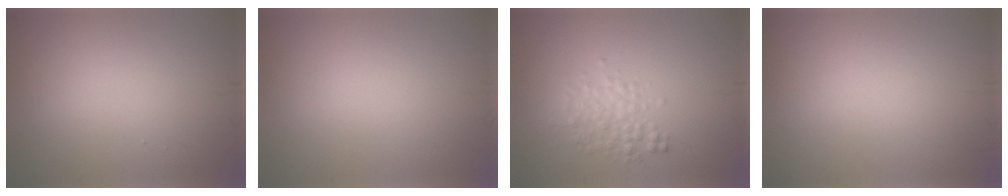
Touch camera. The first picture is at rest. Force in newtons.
{"total": 0.0}
{"total": 2.5, "press": 2.5, "slide": 0.0}
{"total": 0.0}